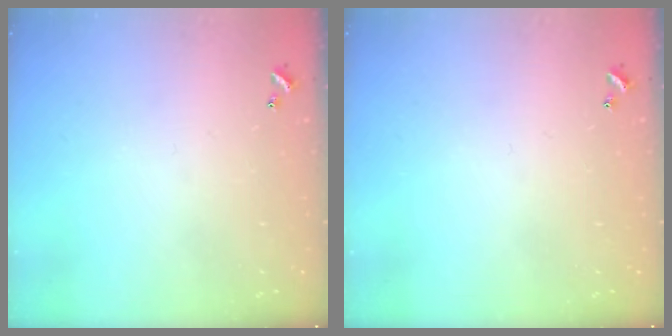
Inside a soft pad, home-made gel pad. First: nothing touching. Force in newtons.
{"total": 0.0}